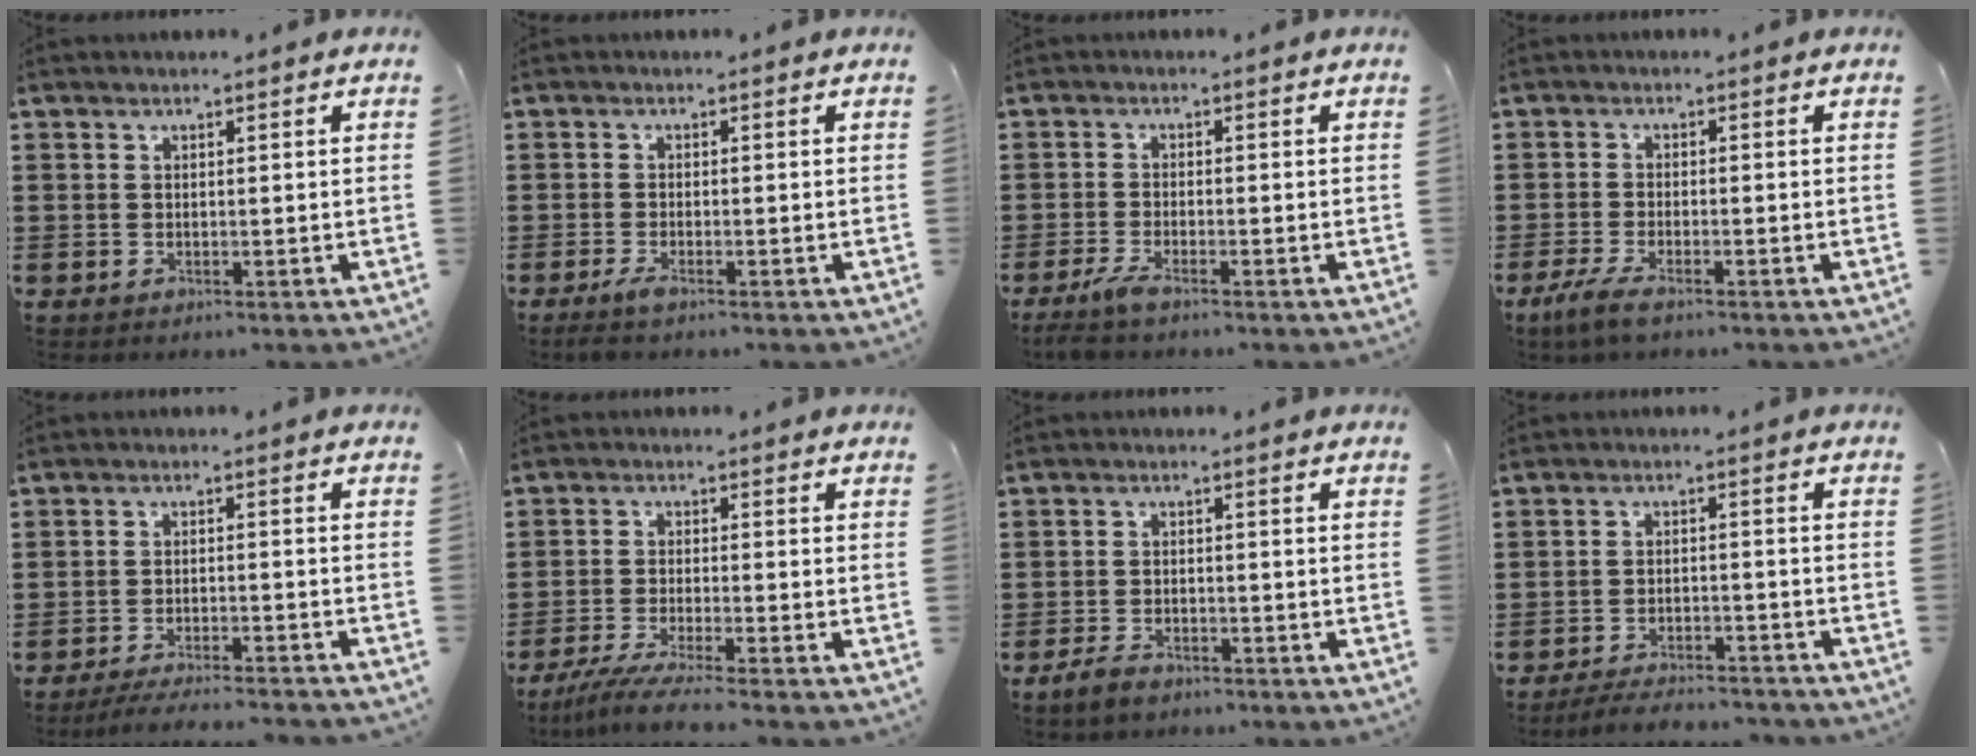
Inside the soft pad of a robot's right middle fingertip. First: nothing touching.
{"total": 1.8, "force": [-1.0, 0.2, 1.5], "torque": [-0.034, -0.007, -0.020]}
{"total": 2.5, "force": [-1.8, 0.0, 1.7], "torque": [-0.045, -0.006, -0.037]}
{"total": 2.9, "force": [-1.9, 0.3, 2.2], "torque": [-0.057, -0.007, -0.041]}
{"total": 3.8, "force": [-3.6, -0.2, 1.2], "torque": [-0.018, -0.003, -0.069]}
{"total": 4.3, "force": [-3.6, -0.4, 2.3], "torque": [-0.061, -0.019, -0.074]}
{"total": 2.5, "force": [-2.0, 1.0, 1.2], "torque": [-0.030, 0.003, -0.043]}
{"total": 3.9, "force": [-3.8, 0.2, 0.9], "torque": [-0.015, 0.003, -0.076]}